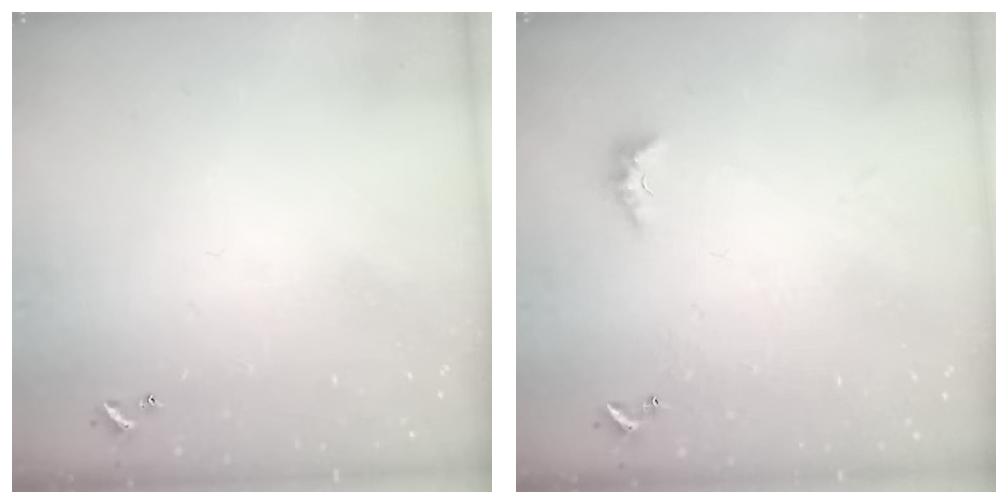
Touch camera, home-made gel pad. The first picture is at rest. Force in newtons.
{"total": 2.9, "press": 2.8, "slide": 0.7}